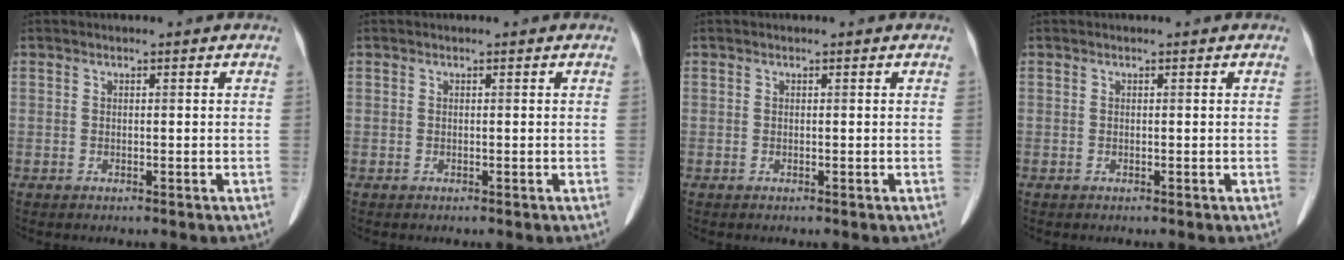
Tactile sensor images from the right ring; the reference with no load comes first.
{"total": 0.0}
{"total": 0.0}
{"total": 0.0}